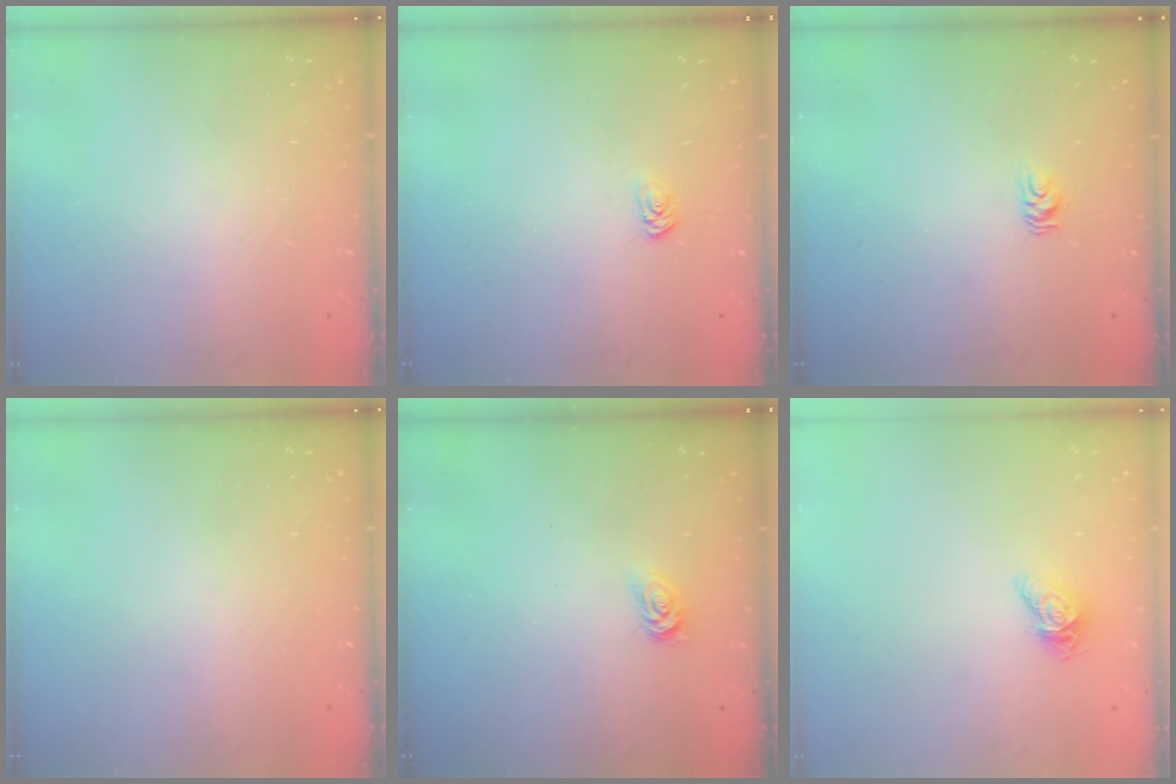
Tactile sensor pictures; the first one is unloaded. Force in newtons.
{"total": 2.0, "press": 2.0, "slide": 0.3}
{"total": 5.2, "press": 5.2, "slide": 0.5}
{"total": 0.0}
{"total": 2.6, "press": 2.6, "slide": 0.4}
{"total": 7.5, "press": 7.5, "slide": 0.2}